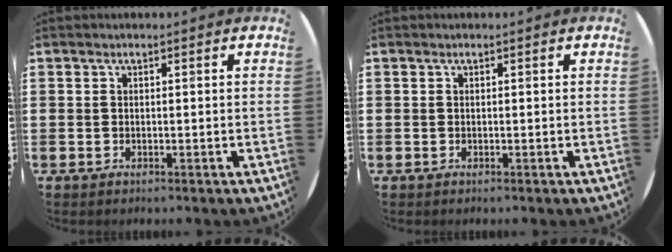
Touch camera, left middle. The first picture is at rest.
{"total": 0.0}